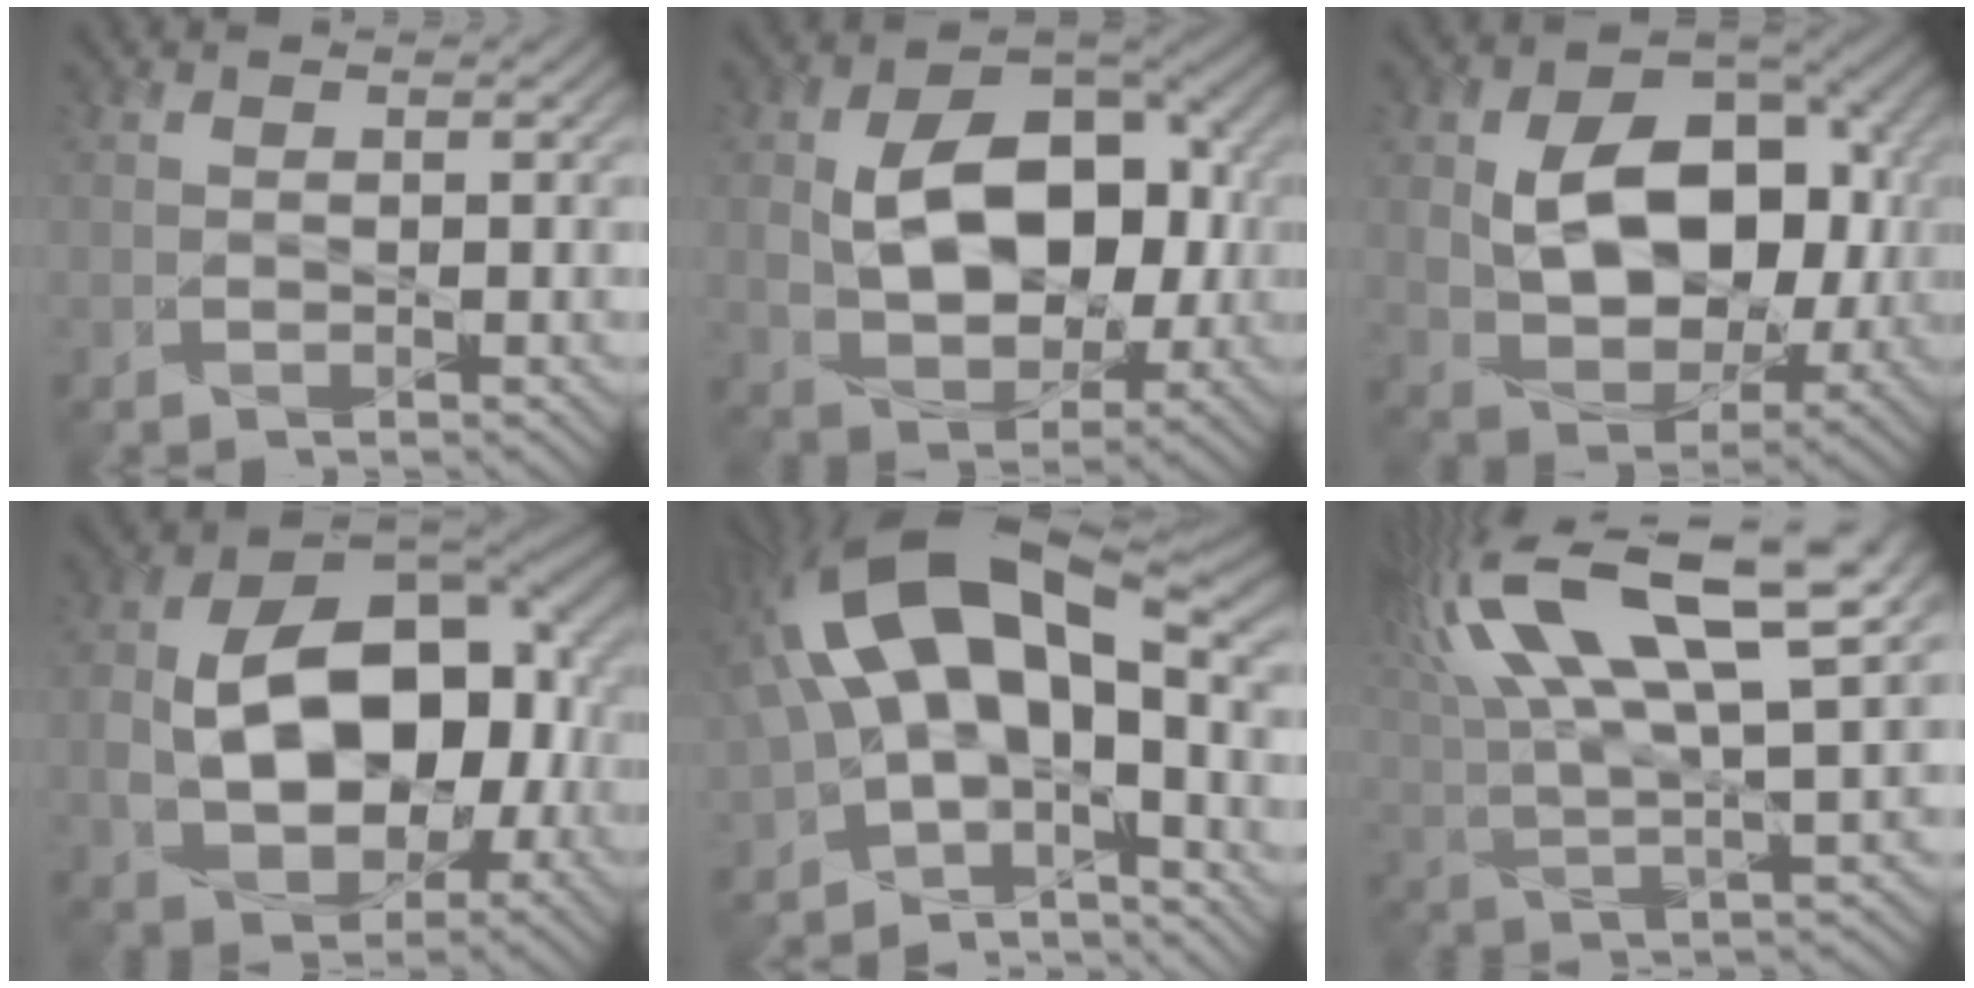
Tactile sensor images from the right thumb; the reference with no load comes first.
{"total": 12.5, "force": [-0.3, 8.4, 9.3], "torque": [-0.156, -0.001, 0.001]}
{"total": 13.5, "force": [0.5, 9.6, 9.5], "torque": [-0.161, -0.004, 0.019]}
{"total": 14.5, "force": [-1.4, 9.7, 10.7], "torque": [-0.185, -0.002, -0.022]}
{"total": 17.4, "force": [0.9, 9.3, 14.7], "torque": [-0.285, 0.003, 0.018]}
{"total": 19.2, "force": [8.5, 6.9, 15.8], "torque": [-0.317, 0.042, 0.137]}